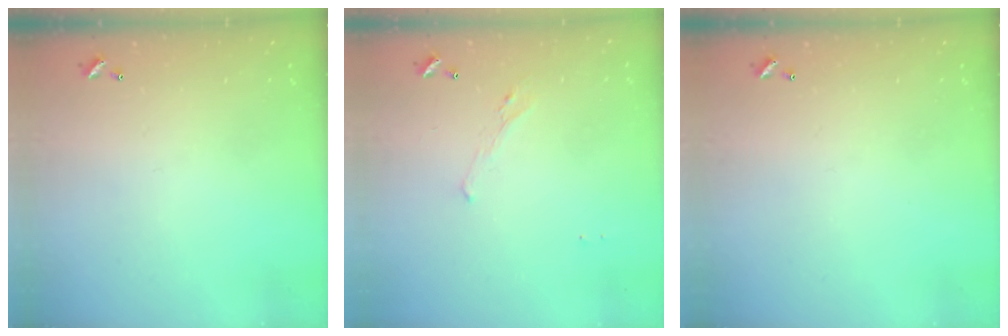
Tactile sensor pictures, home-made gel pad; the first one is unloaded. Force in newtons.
{"total": 0.8, "press": 0.4, "slide": 0.7}
{"total": 0.0}